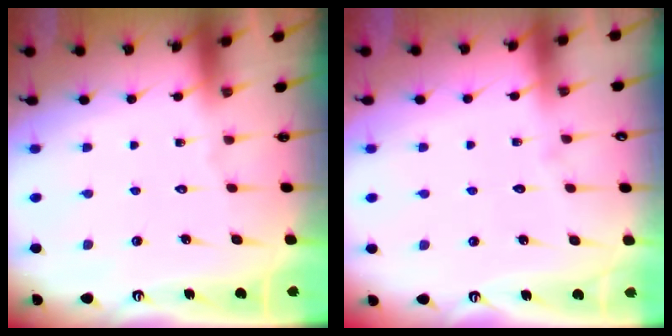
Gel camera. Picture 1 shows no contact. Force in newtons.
{"total": 2.1, "press": 2.1, "slide": 0.2}